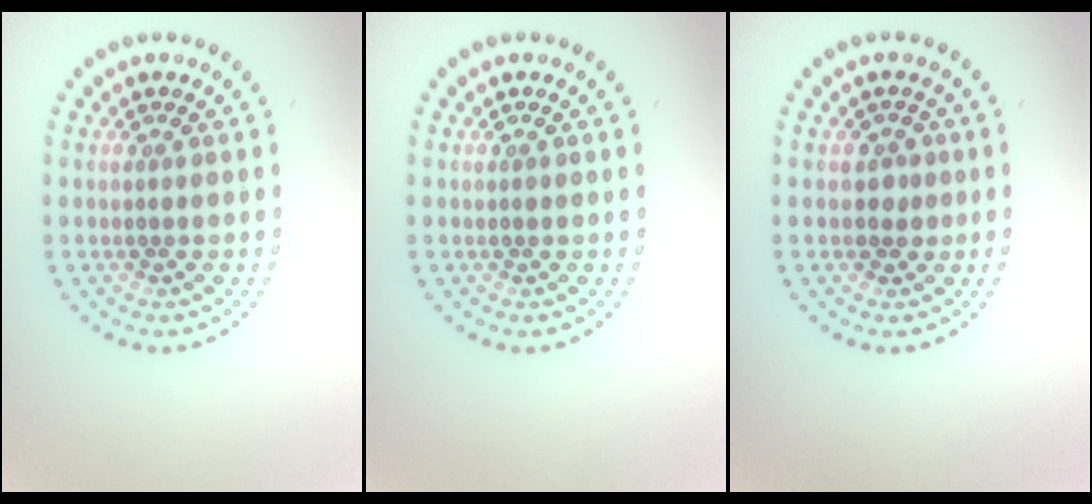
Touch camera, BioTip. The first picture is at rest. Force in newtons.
{"total": 0.0}
{"total": 1.4, "press": 1.2, "slide": 0.7}